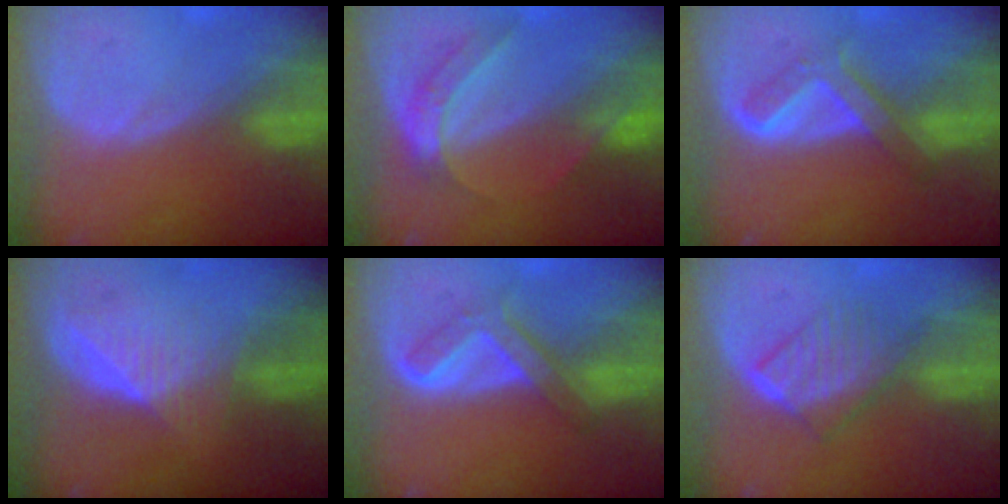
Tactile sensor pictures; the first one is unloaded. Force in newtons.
{"total": 6.3, "press": 5.2, "slide": 3.4}
{"total": 6.5, "press": 5.5, "slide": 3.3}
{"total": 6.3, "press": 5.8, "slide": 2.6}
{"total": 6.2, "press": 5.4, "slide": 3.1}
{"total": 6.6, "press": 5.9, "slide": 2.9}